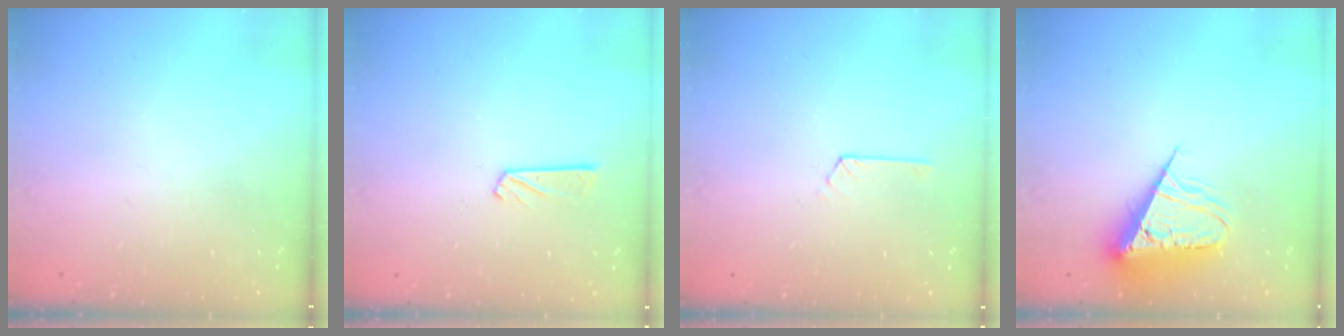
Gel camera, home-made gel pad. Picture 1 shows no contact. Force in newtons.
{"total": 4.4, "press": 4.4, "slide": 0.2}
{"total": 1.9, "press": 1.9, "slide": 0.2}
{"total": 9.9, "press": 9.8, "slide": 0.7}